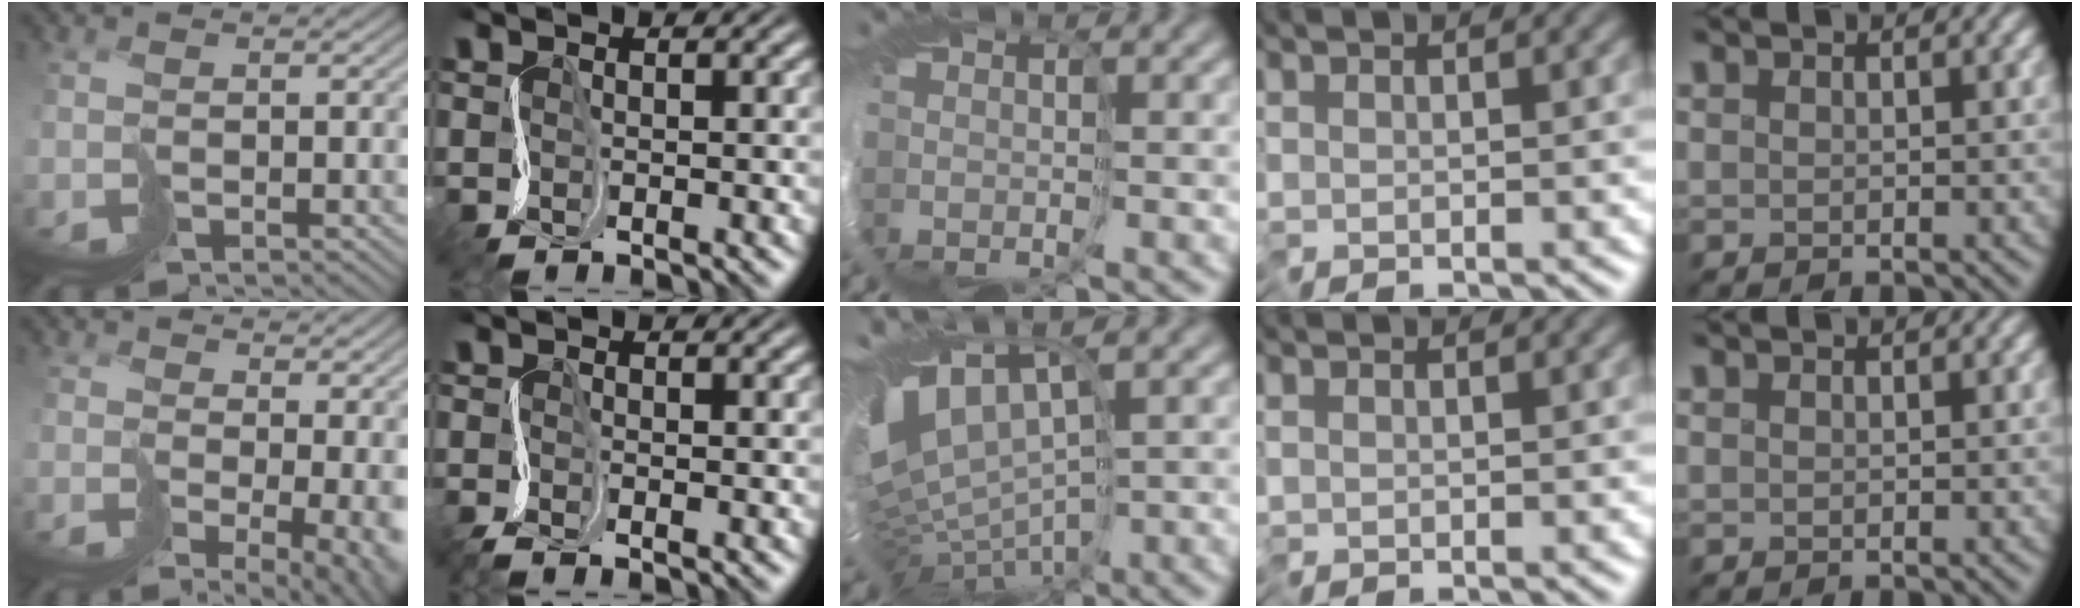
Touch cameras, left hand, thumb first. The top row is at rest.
{"thumb": {"total": 8.5, "force": [0.8, 4.1, 7.4], "torque": [-0.117, -0.033, 0.054]}, "index": {"total": 1.6, "force": [-1.4, -0.1, 0.7], "torque": [-0.019, -0.003, -0.037]}, "middle": {"total": 8.2, "force": [1.3, 4.7, 6.6], "torque": [-0.133, -0.011, 0.058]}}